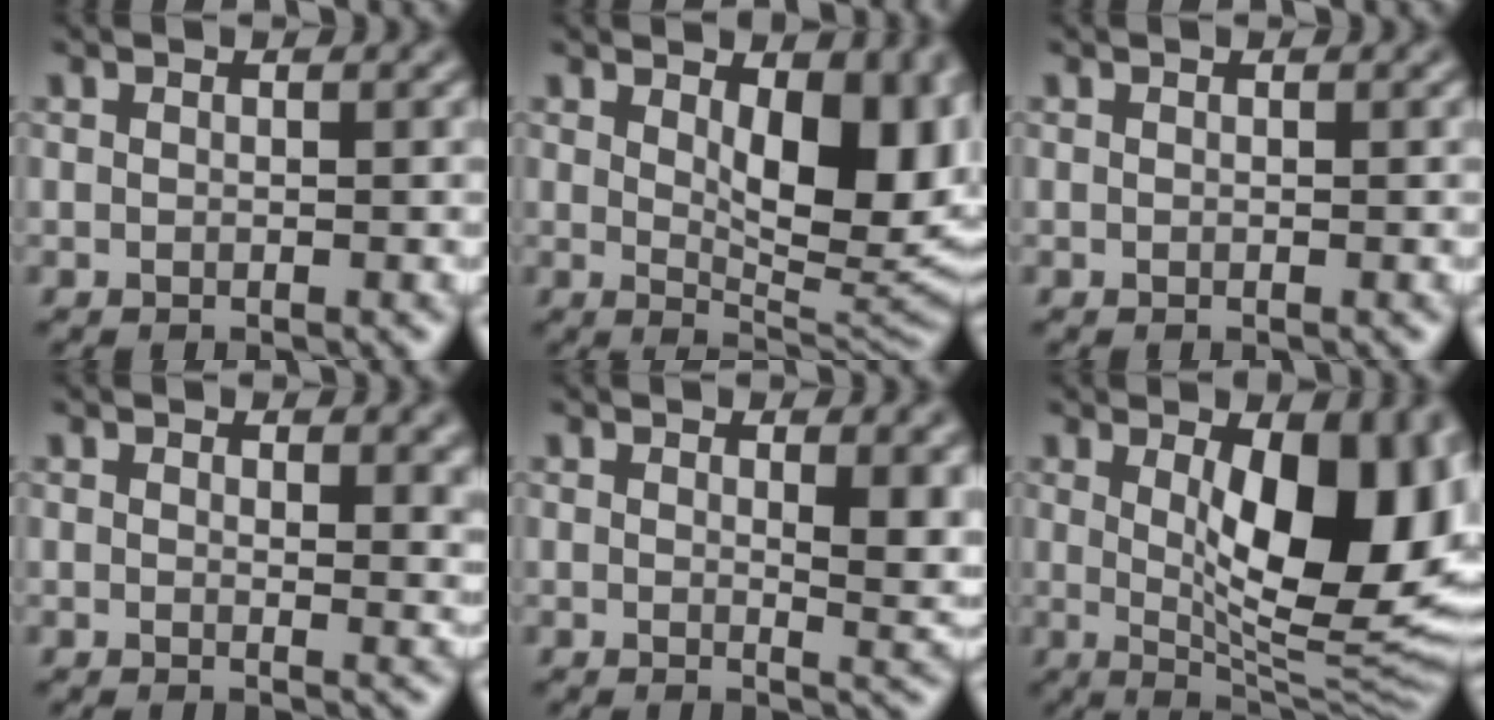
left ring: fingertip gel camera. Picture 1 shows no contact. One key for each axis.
{"total": 9.7, "fx": 1.9, "fy": 4.9, "fz": 8.1, "tx": -0.103, "ty": -0.008, "tz": 0.036}
{"total": 0.0}
{"total": 2.8, "fx": 1.4, "fy": 1.2, "fz": 2.1, "tx": -0.022, "ty": -0.004, "tz": 0.021}
{"total": 3.7, "fx": 1.2, "fy": 1.2, "fz": 3.3, "tx": -0.037, "ty": -0.004, "tz": 0.020}
{"total": 12.9, "fx": 1.7, "fy": 4.9, "fz": 11.8, "tx": -0.145, "ty": -0.008, "tz": 0.031}